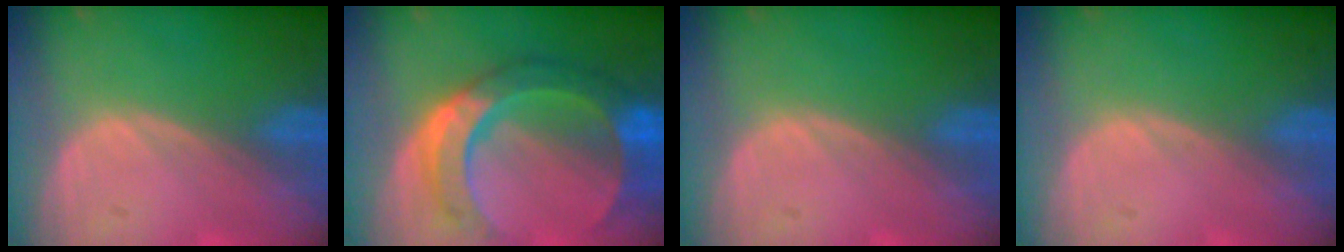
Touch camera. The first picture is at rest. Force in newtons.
{"total": 10.8, "press": 10.7, "slide": 1.0}
{"total": 0.0}
{"total": 0.0}